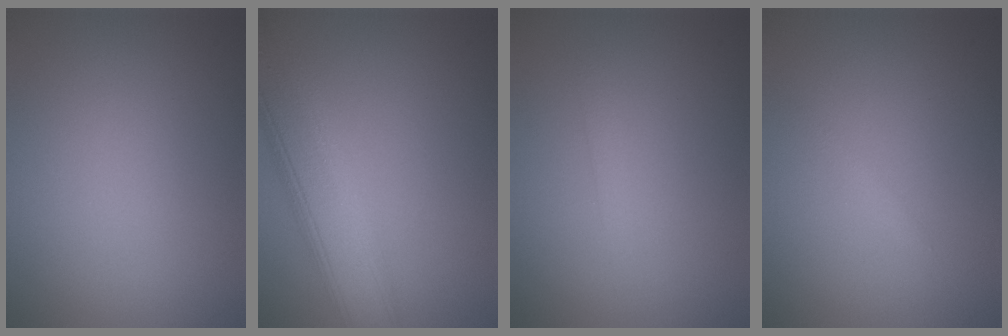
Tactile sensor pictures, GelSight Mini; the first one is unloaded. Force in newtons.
{"total": 8.8, "press": 8.8, "slide": 0.4}
{"total": 0.9, "press": 0.9, "slide": 0.0}
{"total": 0.6, "press": 0.6, "slide": 0.1}